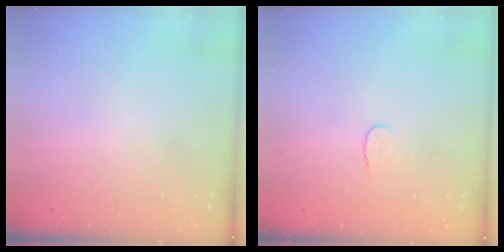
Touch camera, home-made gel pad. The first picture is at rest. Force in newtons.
{"total": 3.9, "press": 3.9, "slide": 0.2}